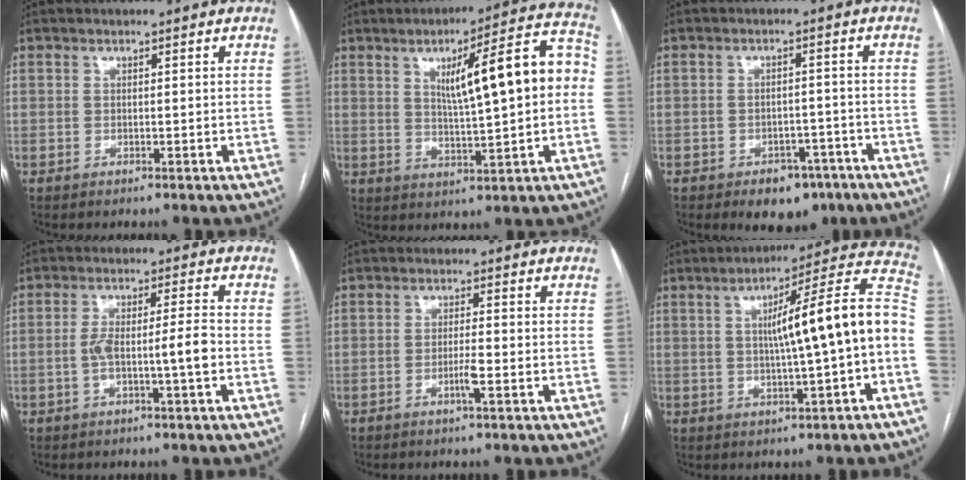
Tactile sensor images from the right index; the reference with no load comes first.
{"total": 14.6, "force": [2.0, 2.1, 14.3], "torque": [-0.201, 0.036, 0.031]}
{"total": 6.2, "force": [-4.0, 3.8, 2.7], "torque": [-0.027, 0.011, -0.051]}
{"total": 6.2, "force": [-1.6, 0.2, 6.0], "torque": [-0.116, 0.016, -0.025]}
{"total": 2.6, "force": [-1.1, -0.1, 2.3], "torque": [-0.046, -0.003, -0.023]}
{"total": 15.6, "force": [-0.3, 0.1, 15.6], "torque": [-0.214, 0.035, -0.007]}